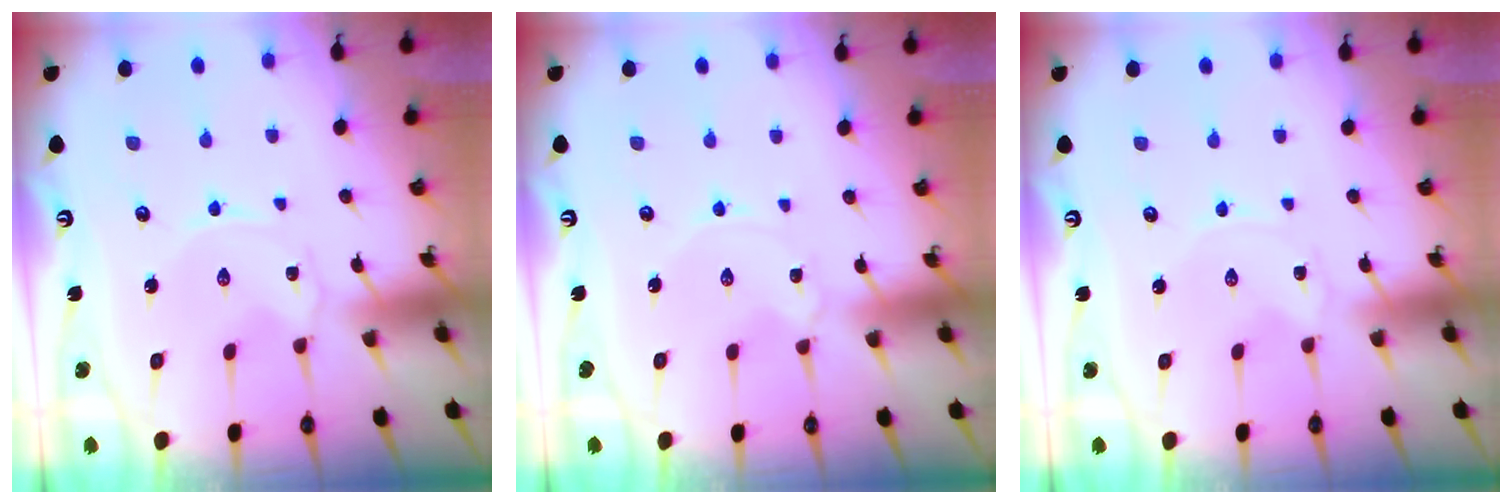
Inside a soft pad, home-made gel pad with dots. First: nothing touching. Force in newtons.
{"total": 1.4, "press": 1.4, "slide": 0.1}
{"total": 0.0}